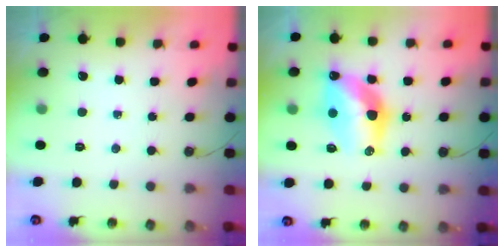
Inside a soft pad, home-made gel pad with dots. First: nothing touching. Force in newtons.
{"total": 12.3, "press": 12.3, "slide": 1.1}